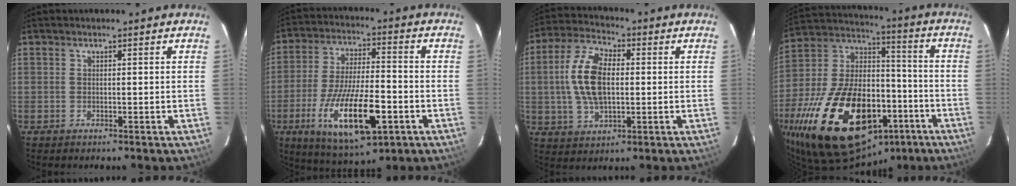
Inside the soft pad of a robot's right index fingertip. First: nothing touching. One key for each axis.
{"total": 18.6, "fx": -7.4, "fy": 6.0, "fz": 16.0, "tx": -0.320, "ty": -0.031, "tz": -0.116}
{"total": 12.2, "fx": 0.4, "fy": 6.4, "fz": 10.4, "tx": -0.217, "ty": 0.016, "tz": 0.010}
{"total": 34.7, "fx": -16.6, "fy": 18.8, "fz": 24.0, "tx": -0.468, "ty": 0.002, "tz": -0.249}